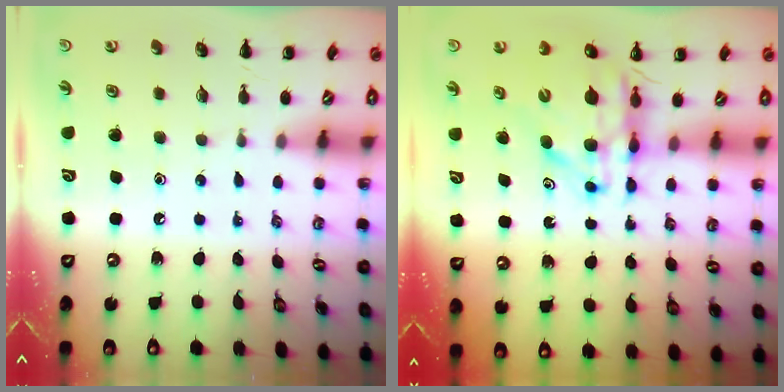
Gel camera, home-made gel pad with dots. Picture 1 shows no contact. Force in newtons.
{"total": 11.0, "press": 10.4, "slide": 3.5}